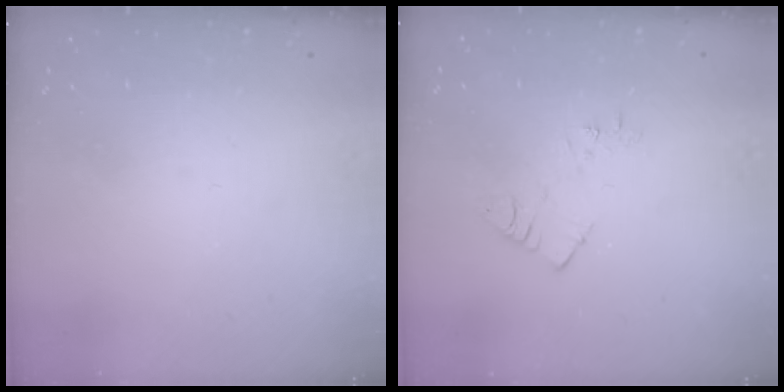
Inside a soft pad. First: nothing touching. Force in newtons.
{"total": 7.5, "press": 7.5, "slide": 0.7}